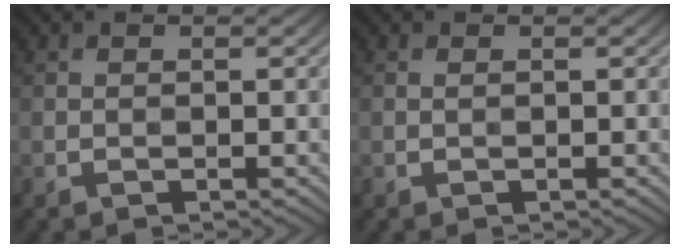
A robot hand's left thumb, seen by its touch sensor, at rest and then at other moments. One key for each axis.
{"total": 0.0}